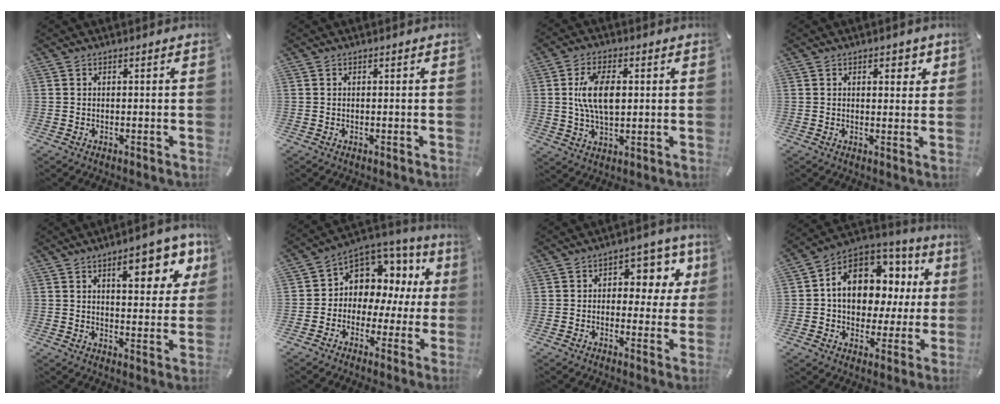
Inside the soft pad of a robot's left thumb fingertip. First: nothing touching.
{"total": 0.0}
{"total": 9.6, "force": [1.4, 5.4, 7.8], "torque": [-0.164, -0.001, 0.018]}
{"total": 3.0, "force": [1.5, 1.8, 1.9], "torque": [-0.017, -0.002, 0.018]}
{"total": 13.0, "force": [6.7, 5.4, 9.7], "torque": [-0.125, -0.021, 0.107]}
{"total": 8.8, "force": [2.7, 7.8, 3.1], "torque": [-0.054, -0.036, 0.055]}
{"total": 9.2, "force": [2.8, 6.3, 6.0], "torque": [-0.066, -0.017, 0.042]}
{"total": 13.2, "force": [3.2, 10.1, 7.9], "torque": [-0.126, -0.024, 0.061]}